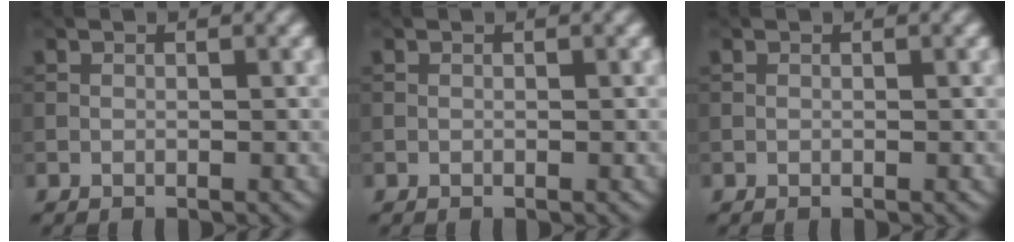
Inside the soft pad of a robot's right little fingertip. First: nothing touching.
{"total": 0.0}
{"total": 0.0}